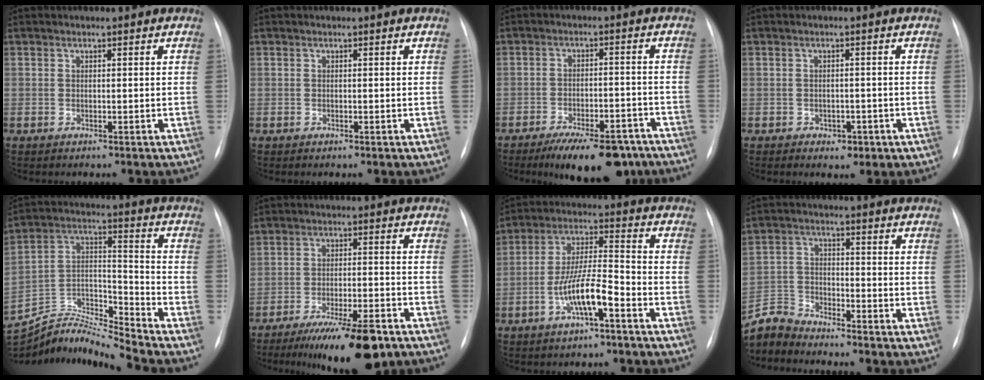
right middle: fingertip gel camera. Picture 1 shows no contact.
{"total": 0.0}
{"total": 13.0, "force": [-10.1, 4.3, 6.9], "torque": [-0.086, 0.010, -0.148]}
{"total": 2.6, "force": [-1.2, 1.8, 1.4], "torque": [-0.014, 0.004, -0.006]}
{"total": 13.9, "force": [-13.7, -1.9, 1.5], "torque": [-0.033, 0.036, -0.258]}
{"total": 13.0, "force": [-9.3, 2.3, 8.8], "torque": [-0.124, -0.019, -0.147]}
{"total": 9.0, "force": [-4.1, 1.8, 7.9], "torque": [-0.160, 0.010, -0.073]}
{"total": 6.0, "force": [-5.9, 0.4, -0.5], "torque": [0.000, 0.002, -0.118]}